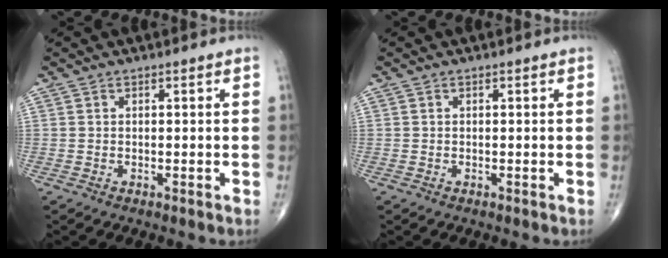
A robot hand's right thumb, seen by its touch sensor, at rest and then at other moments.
{"total": 0.0}